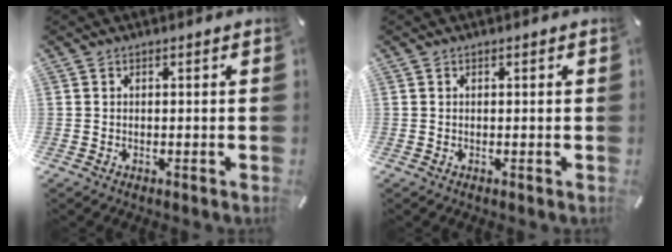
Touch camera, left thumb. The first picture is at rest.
{"total": 0.0}